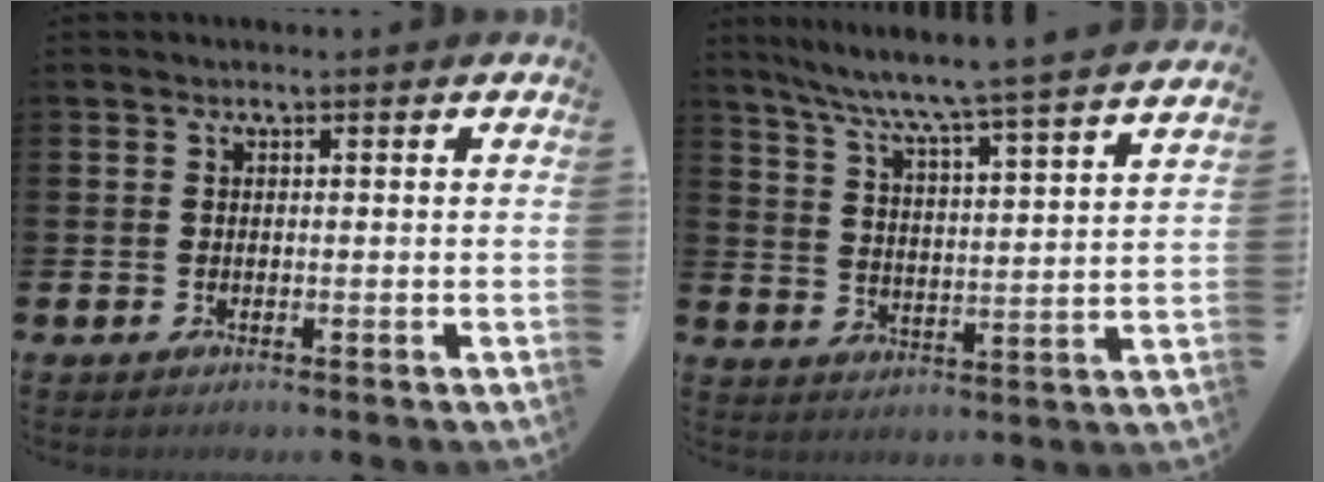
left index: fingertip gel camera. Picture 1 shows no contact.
{"total": 6.6, "force": [6.3, -0.7, 2.0], "torque": [-0.071, -0.057, 0.101]}